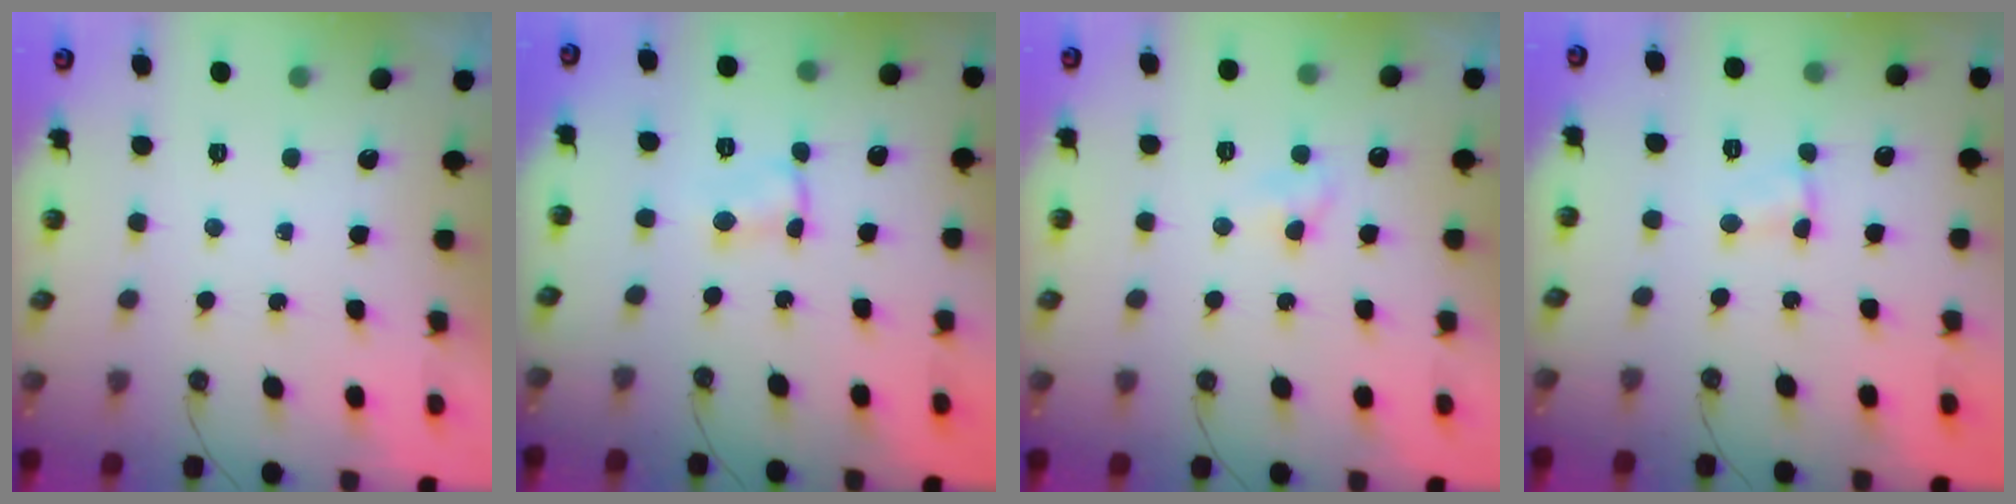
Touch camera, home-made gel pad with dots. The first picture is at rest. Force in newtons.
{"total": 1.1, "press": 0.9, "slide": 0.7}
{"total": 4.1, "press": 4.1, "slide": 0.6}
{"total": 1.7, "press": 1.7, "slide": 0.2}